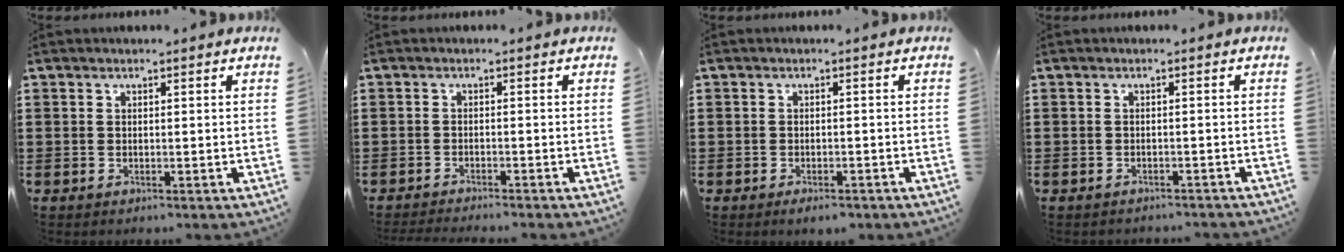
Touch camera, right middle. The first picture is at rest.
{"total": 1.7, "force": [-1.7, -0.2, 0.1], "torque": [-0.006, -0.002, -0.034]}
{"total": 1.5, "force": [-1.3, 0.6, 0.4], "torque": [-0.011, -0.001, -0.026]}
{"total": 1.1, "force": [-1.1, 0.0, 0.0], "torque": [-0.004, 0.000, -0.023]}